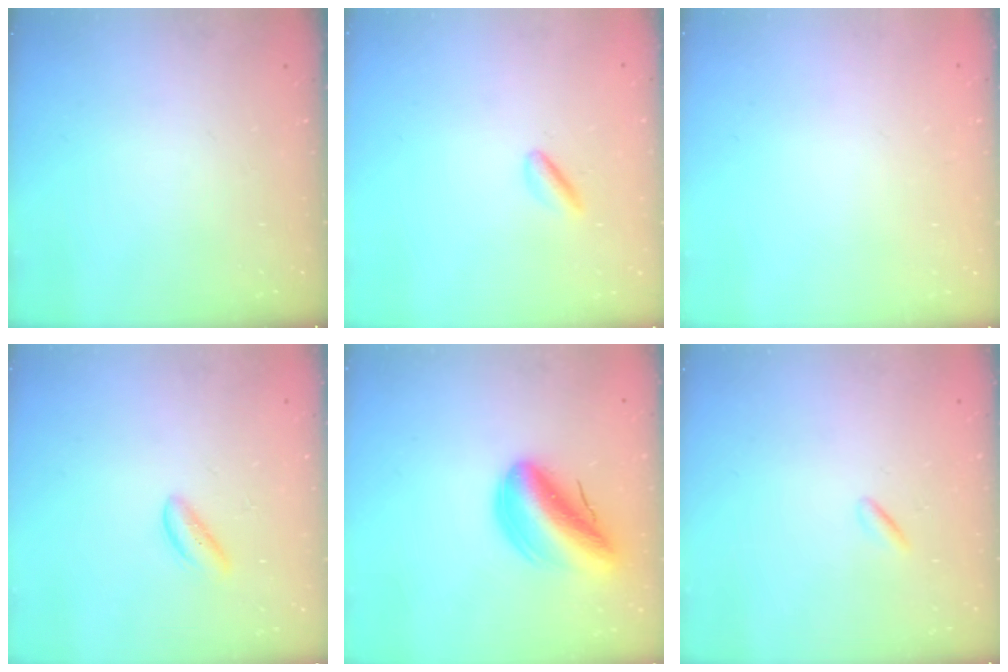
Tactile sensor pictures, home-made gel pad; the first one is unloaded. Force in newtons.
{"total": 2.5, "press": 2.4, "slide": 0.8}
{"total": 2.2, "press": 2.2, "slide": 0.1}
{"total": 1.9, "press": 1.9, "slide": 0.4}
{"total": 15.6, "press": 15.3, "slide": 3.3}
{"total": 0.5, "press": 0.4, "slide": 0.4}